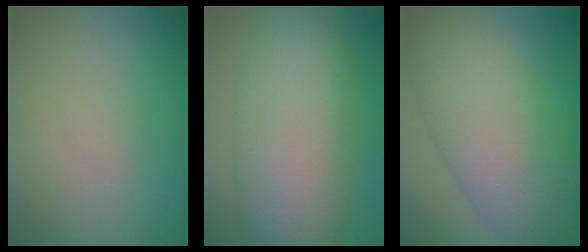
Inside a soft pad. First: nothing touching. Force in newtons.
{"total": 10.8, "press": 10.8, "slide": 0.3}
{"total": 9.5, "press": 9.5, "slide": 0.4}